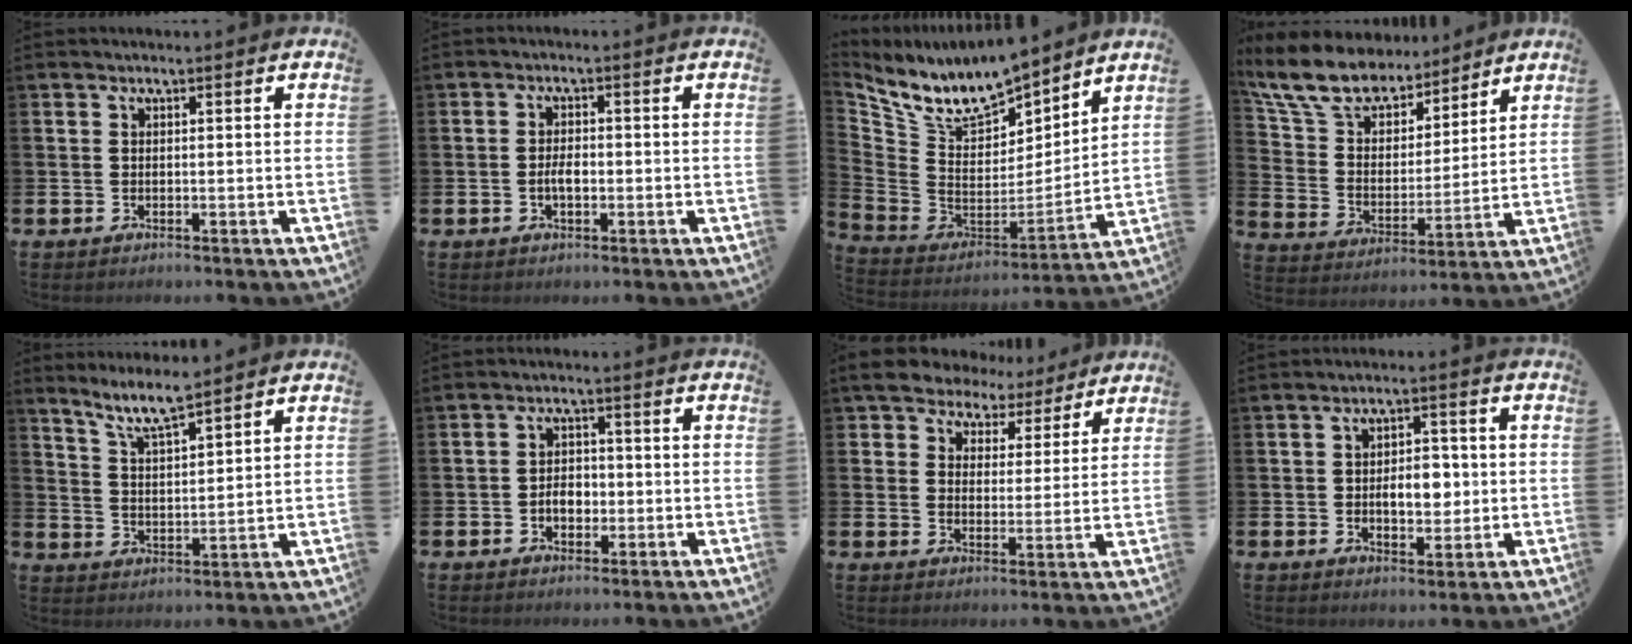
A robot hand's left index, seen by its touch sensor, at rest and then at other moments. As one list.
[{"total": 2.3, "force": [-0.5, 1.1, 1.9], "torque": [-0.027, 0.000, -0.012]}, {"total": 10.4, "force": [9.4, 3.3, 3.1], "torque": [-0.110, -0.067, 0.170]}, {"total": 11.2, "force": [10.0, 4.0, 3.3], "torque": [-0.122, -0.055, 0.184]}, {"total": 6.6, "force": [6.0, 0.6, 2.7], "torque": [-0.068, -0.024, 0.106]}, {"total": 3.0, "force": [-0.9, 2.1, 2.0], "torque": [-0.029, 0.001, -0.021]}, {"total": 7.2, "force": [6.3, 3.3, 0.8], "torque": [-0.041, -0.037, 0.113]}, {"total": 4.6, "force": [-0.4, 3.2, 3.4], "torque": [-0.045, 0.001, -0.018]}]